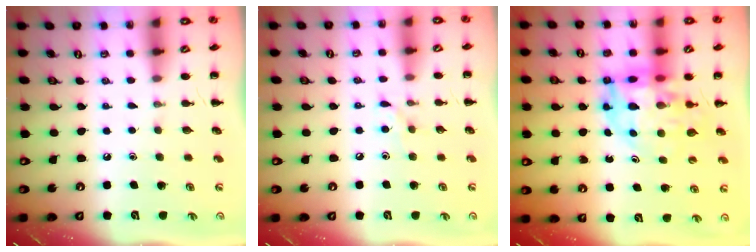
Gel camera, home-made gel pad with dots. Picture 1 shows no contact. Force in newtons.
{"total": 6.5, "press": 6.2, "slide": 2.2}
{"total": 13.4, "press": 12.8, "slide": 4.1}